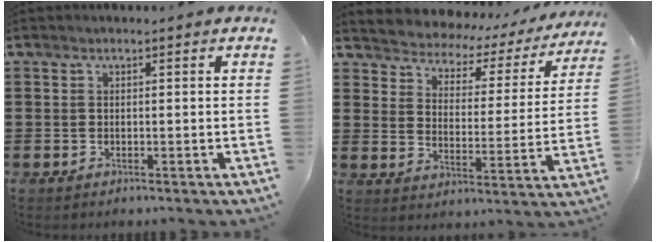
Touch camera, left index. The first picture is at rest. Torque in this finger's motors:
{"motor_torque": [2.14, 0.00, 0.84, 0.04]}